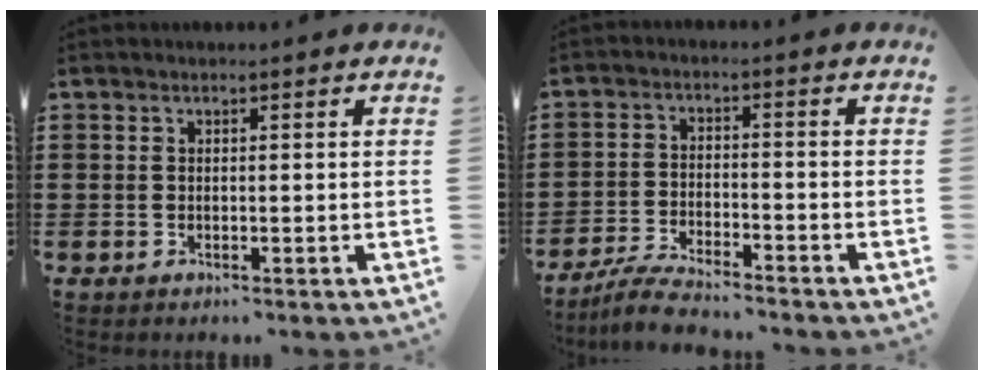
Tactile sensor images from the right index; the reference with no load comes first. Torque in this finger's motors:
{"motor_torque": [-0.23, 0.28, 0.11, 0.03]}